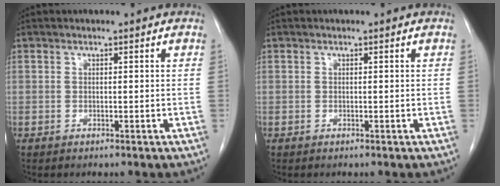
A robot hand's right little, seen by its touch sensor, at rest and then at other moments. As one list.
[{"total": 0.0}]